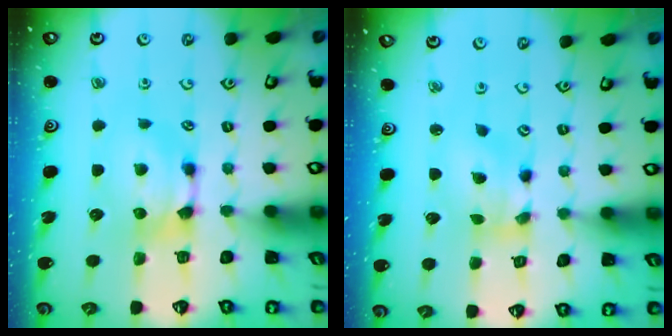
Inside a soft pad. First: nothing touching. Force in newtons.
{"total": 2.0, "press": 1.6, "slide": 1.2}